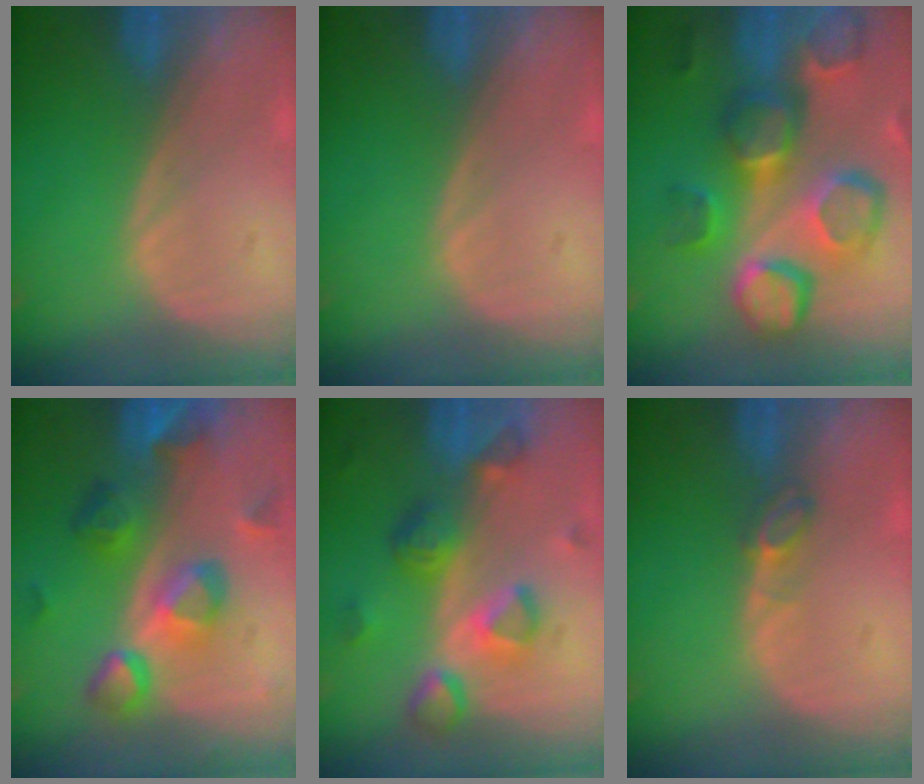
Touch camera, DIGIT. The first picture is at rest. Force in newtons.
{"total": 0.0}
{"total": 12.9, "press": 11.2, "slide": 6.4}
{"total": 9.4, "press": 8.4, "slide": 4.3}
{"total": 8.0, "press": 7.2, "slide": 3.5}
{"total": 2.0, "press": 1.9, "slide": 0.4}